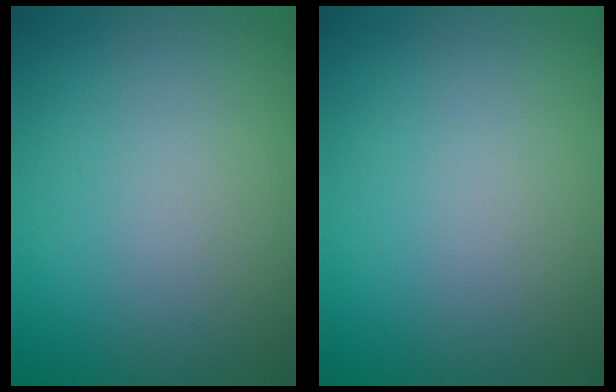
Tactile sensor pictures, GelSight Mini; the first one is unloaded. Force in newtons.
{"total": 0.0}